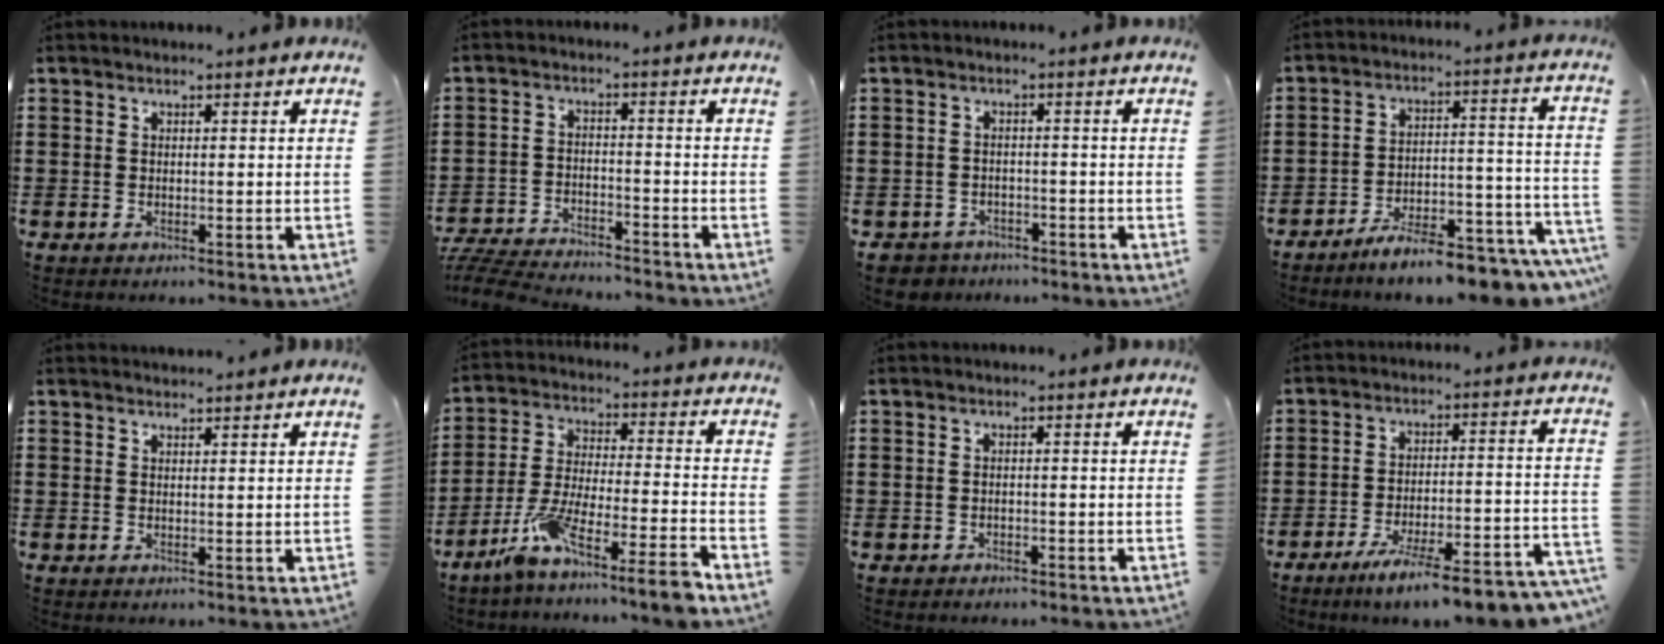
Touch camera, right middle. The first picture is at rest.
{"total": 6.2, "force": [-6.0, 0.8, 1.2], "torque": [-0.033, 0.007, -0.122]}
{"total": 2.5, "force": [-2.4, 0.9, -0.2], "torque": [-0.006, 0.001, -0.055]}
{"total": 8.5, "force": [-7.9, 0.3, 3.2], "torque": [-0.037, 0.021, -0.146]}
{"total": 1.2, "force": [1.2, -0.1, -0.1], "torque": [-0.001, -0.003, 0.024]}
{"total": 9.2, "force": [-7.5, -0.4, 5.2], "torque": [-0.100, -0.006, -0.152]}
{"total": 0.9, "force": [-0.8, 0.4, 0.0], "torque": [-0.003, 0.001, -0.019]}
{"total": 9.0, "force": [-7.5, 0.2, 5.1], "torque": [-0.076, 0.003, -0.139]}